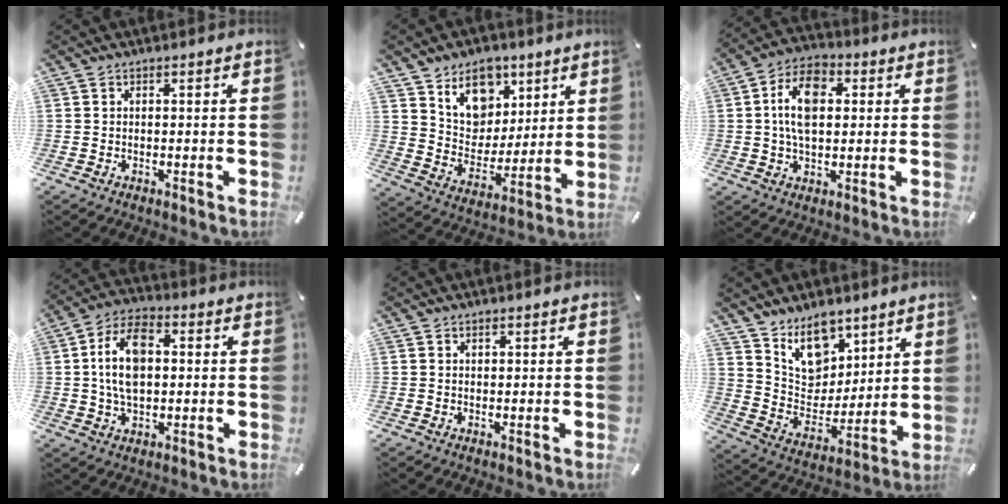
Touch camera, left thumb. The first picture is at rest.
{"total": 12.1, "force": [6.5, 9.8, 2.9], "torque": [-0.042, -0.051, 0.125]}
{"total": 11.6, "force": [1.8, 7.3, 8.8], "torque": [-0.162, 0.005, 0.030]}
{"total": 12.1, "force": [1.0, 7.8, 9.3], "torque": [-0.180, 0.008, 0.017]}
{"total": 0.6, "force": [0.2, 0.5, 0.2], "torque": [-0.005, 0.002, 0.005]}
{"total": 12.6, "force": [8.7, 8.5, 3.2], "torque": [-0.052, -0.076, 0.169]}